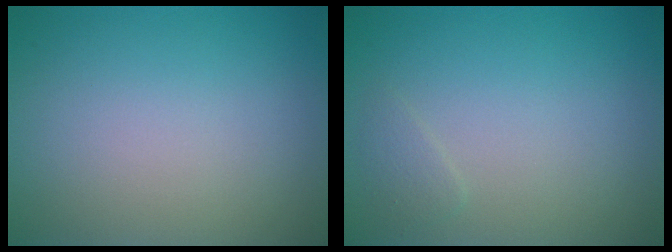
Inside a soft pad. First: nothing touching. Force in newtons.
{"total": 0.9, "press": 0.9, "slide": 0.0}